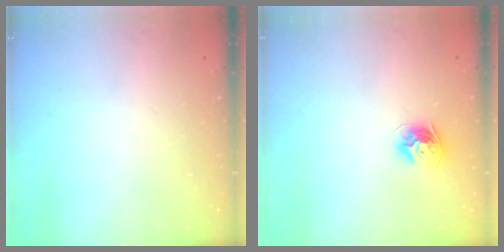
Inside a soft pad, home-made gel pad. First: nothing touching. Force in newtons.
{"total": 8.5, "press": 8.5, "slide": 0.4}